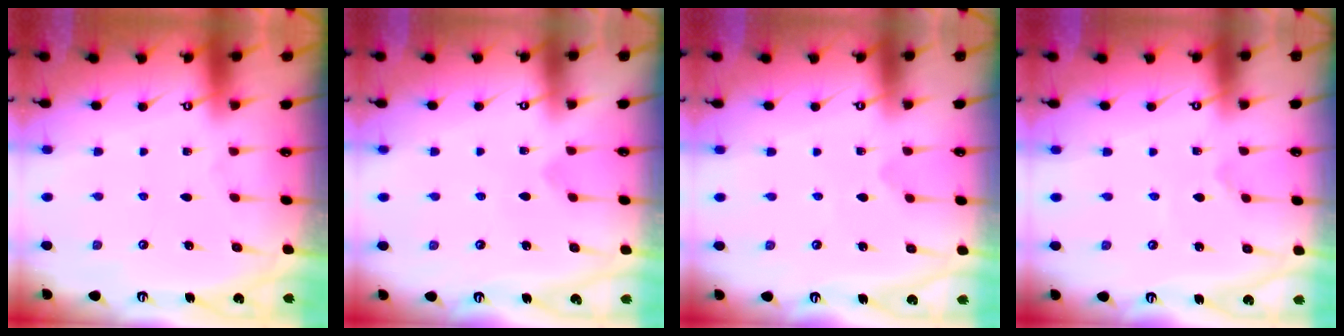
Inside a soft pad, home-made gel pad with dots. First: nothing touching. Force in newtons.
{"total": 2.5, "press": 2.5, "slide": 0.1}
{"total": 1.8, "press": 1.8, "slide": 0.2}
{"total": 0.0}